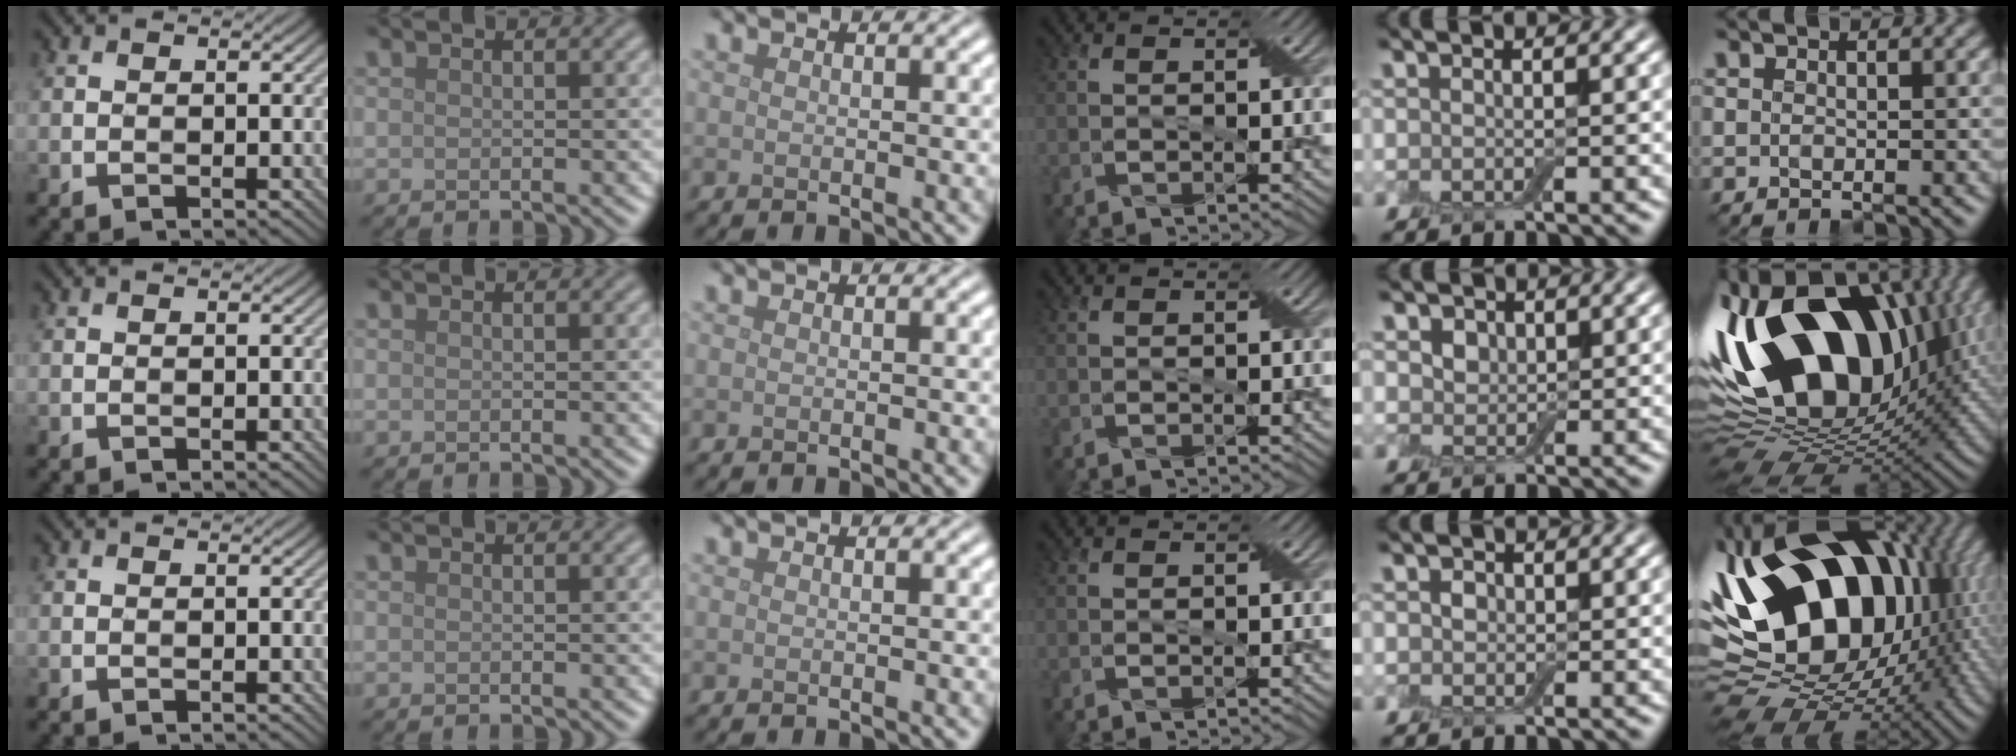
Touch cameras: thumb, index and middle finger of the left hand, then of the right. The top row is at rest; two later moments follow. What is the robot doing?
{"motion": "extract", "object": "drawer"}